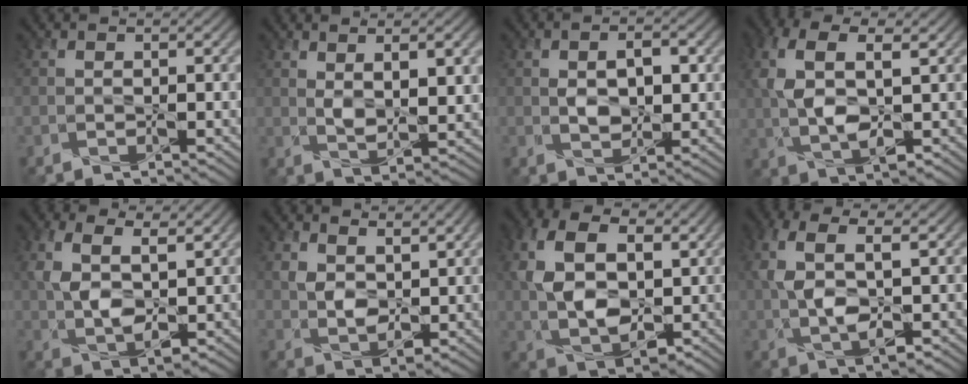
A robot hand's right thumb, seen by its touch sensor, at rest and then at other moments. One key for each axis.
{"total": 5.9, "fx": 1.9, "fy": 2.5, "fz": 5.0, "tx": -0.095, "ty": -0.006, "tz": 0.039}
{"total": 4.7, "fx": 0.5, "fy": 2.9, "fz": 3.7, "tx": -0.067, "ty": -0.003, "tz": 0.011}
{"total": 8.5, "fx": 1.3, "fy": 4.3, "fz": 7.2, "tx": -0.161, "ty": 0.005, "tz": 0.021}
{"total": 7.3, "fx": 1.9, "fy": 3.9, "fz": 5.9, "tx": -0.133, "ty": -0.001, "tz": 0.033}
{"total": 5.5, "fx": 2.3, "fy": 3.3, "fz": 3.8, "tx": -0.085, "ty": -0.009, "tz": 0.045}
{"total": 11.4, "fx": 2.1, "fy": 7.3, "fz": 8.5, "tx": -0.198, "ty": 0.004, "tz": 0.035}
{"total": 7.6, "fx": 1.1, "fy": 3.5, "fz": 6.6, "tx": -0.149, "ty": 0.005, "tz": 0.017}